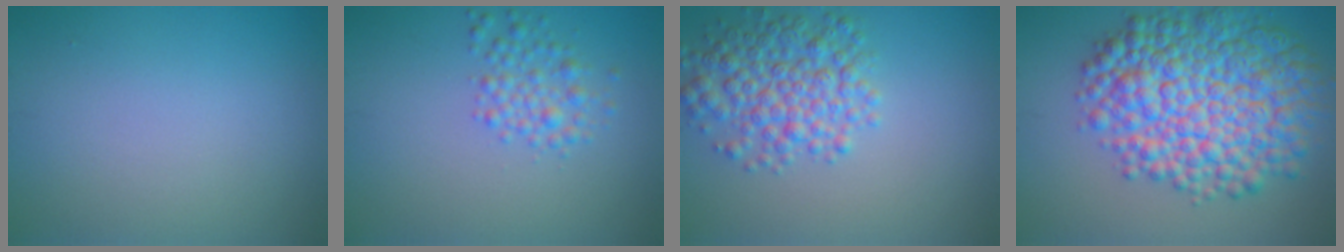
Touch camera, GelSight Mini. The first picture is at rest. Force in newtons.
{"total": 2.3, "press": 2.3, "slide": 0.0}
{"total": 5.0, "press": 5.0, "slide": 0.1}
{"total": 11.6, "press": 11.5, "slide": 0.3}